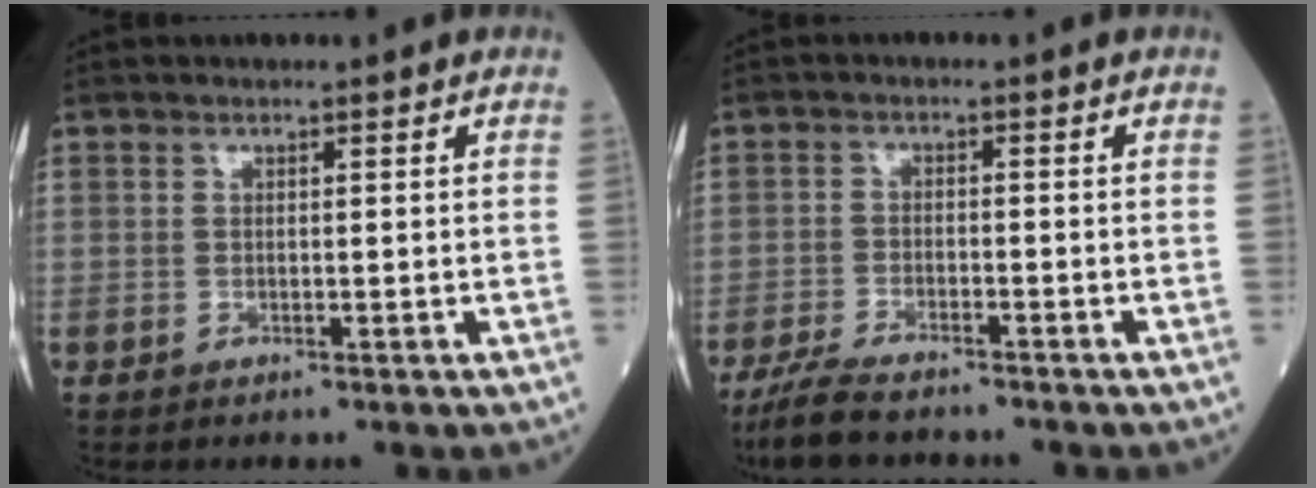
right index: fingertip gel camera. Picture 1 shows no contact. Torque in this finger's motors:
{"motor_torque": [0.00, -0.20, 0.16, 0.02]}